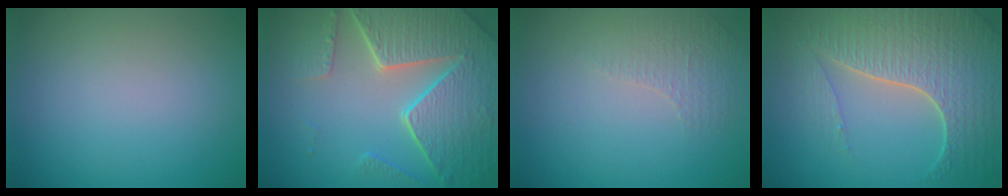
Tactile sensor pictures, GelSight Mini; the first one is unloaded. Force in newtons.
{"total": 8.1, "press": 5.9, "slide": 5.5}
{"total": 1.1, "press": 0.7, "slide": 0.8}
{"total": 7.4, "press": 5.5, "slide": 5.0}